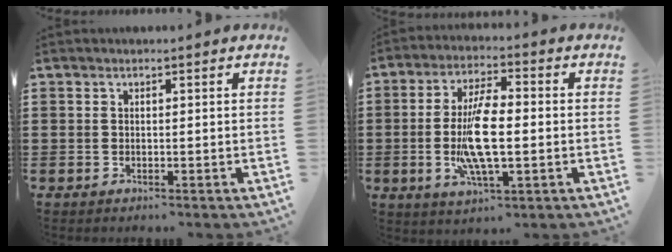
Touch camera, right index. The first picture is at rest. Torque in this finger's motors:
{"motor_torque": [2.14, 0.00, 1.06, 0.21]}